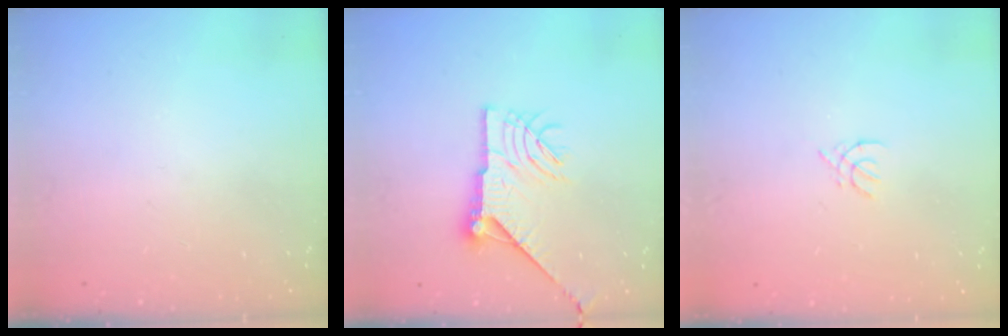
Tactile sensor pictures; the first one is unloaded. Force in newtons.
{"total": 13.8, "press": 13.8, "slide": 0.6}
{"total": 1.8, "press": 1.8, "slide": 0.4}